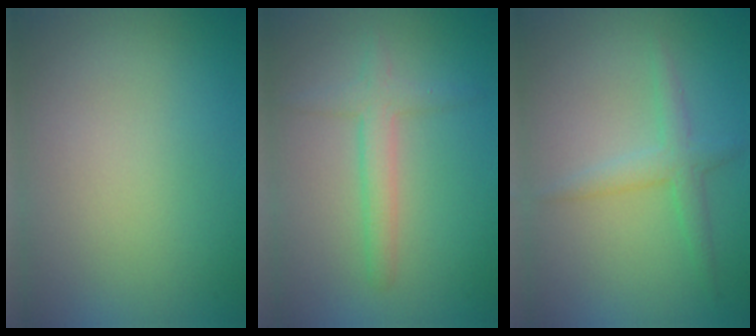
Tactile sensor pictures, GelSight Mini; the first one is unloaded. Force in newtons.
{"total": 2.4, "press": 2.4, "slide": 0.1}
{"total": 2.2, "press": 2.2, "slide": 0.1}